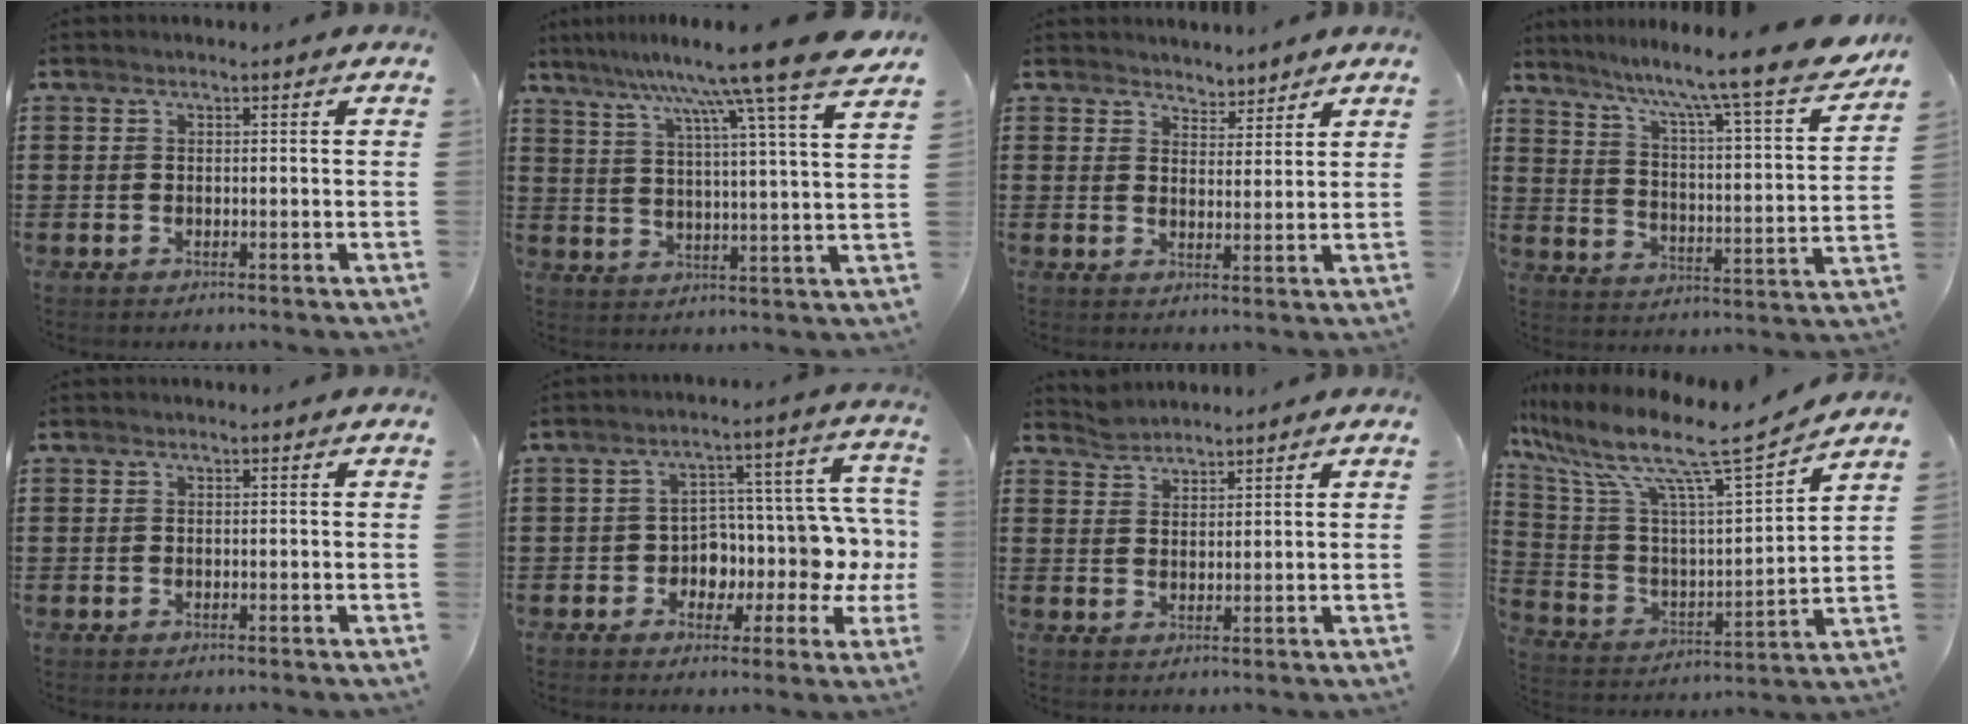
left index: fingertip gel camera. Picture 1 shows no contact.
{"total": 11.5, "force": [9.6, -1.6, 6.1], "torque": [-0.132, -0.064, 0.148]}
{"total": 3.2, "force": [3.0, 0.8, -0.5], "torque": [-0.002, -0.007, 0.057]}
{"total": 9.7, "force": [8.1, -0.6, 5.3], "torque": [-0.108, -0.069, 0.122]}
{"total": 0.0}
{"total": 6.8, "force": [0.9, 5.7, 3.7], "torque": [-0.071, -0.036, 0.015]}
{"total": 2.4, "force": [2.3, 0.5, -0.5], "torque": [0.001, 0.001, 0.046]}
{"total": 11.5, "force": [8.8, 1.1, 7.4], "torque": [-0.168, -0.063, 0.136]}